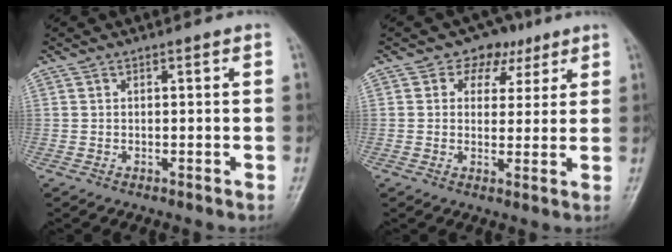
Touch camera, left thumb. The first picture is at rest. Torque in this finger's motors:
{"motor_torque": [-0.05, 0.17, -0.13, -0.12, 0.01]}